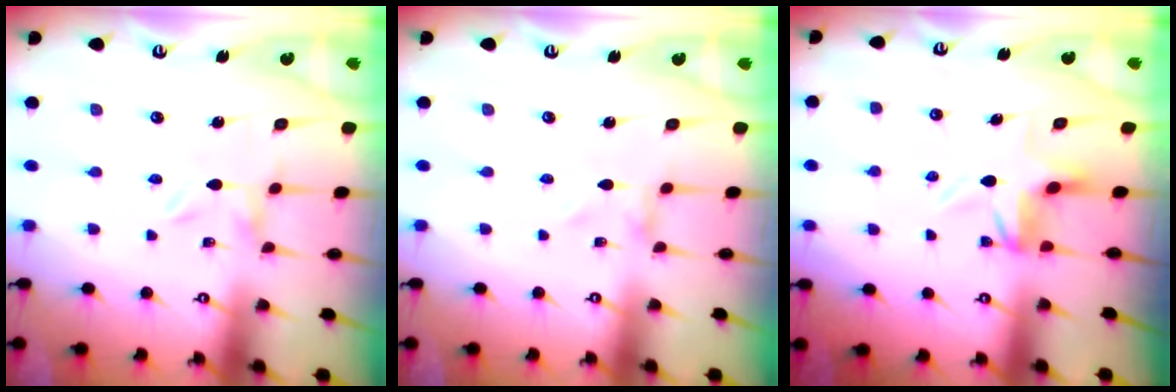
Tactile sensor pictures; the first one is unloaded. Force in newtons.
{"total": 0.0}
{"total": 3.9, "press": 3.9, "slide": 0.4}